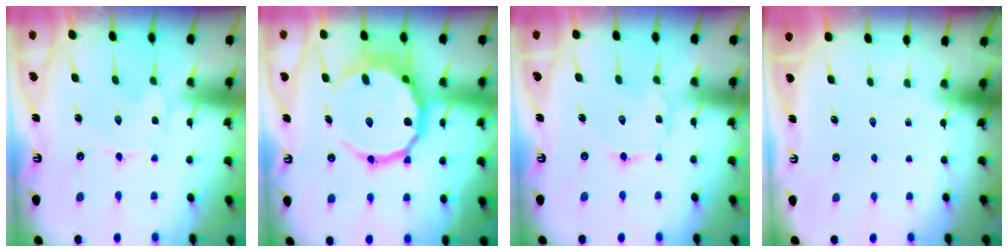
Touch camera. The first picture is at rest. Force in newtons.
{"total": 18.3, "press": 18.2, "slide": 2.0}
{"total": 2.4, "press": 2.4, "slide": 0.1}
{"total": 0.0}